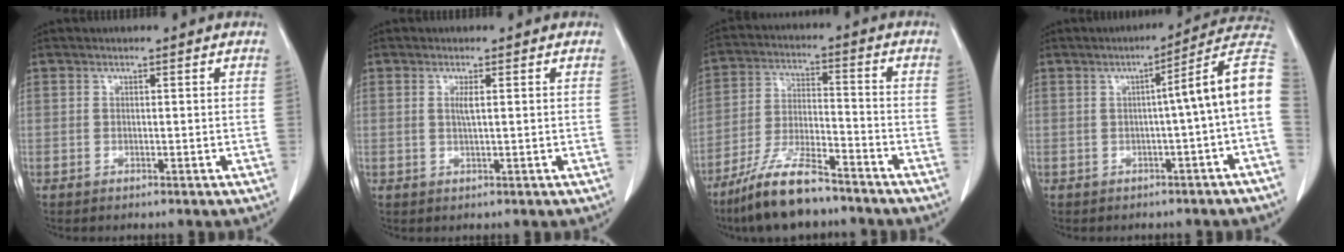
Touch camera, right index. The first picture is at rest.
{"total": 1.5, "force": [0.3, -0.1, 1.4], "torque": [-0.033, 0.000, 0.005]}
{"total": 12.0, "force": [-9.4, 2.2, 7.1], "torque": [-0.142, -0.019, -0.173]}
{"total": 9.6, "force": [-0.5, -1.1, 9.5], "torque": [-0.112, 0.027, -0.015]}